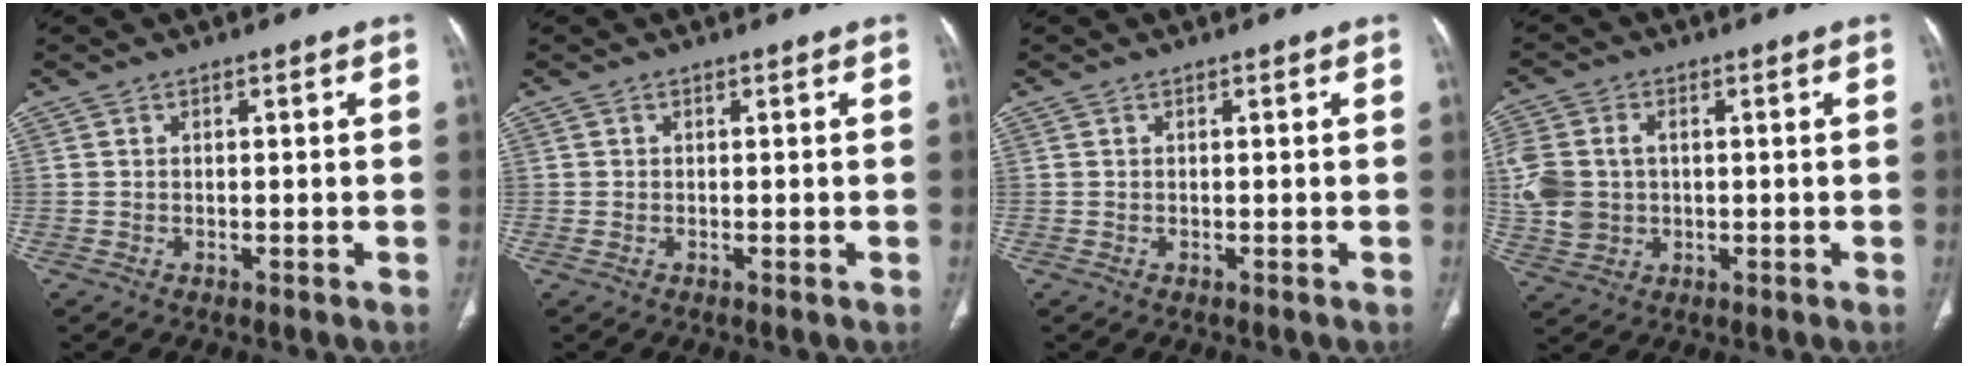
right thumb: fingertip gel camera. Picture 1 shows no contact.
{"total": 0.7, "force": [-0.1, 0.4, 0.6], "torque": [-0.013, -0.002, 0.000]}
{"total": 0.0}
{"total": 11.1, "force": [0.7, 8.9, 6.7], "torque": [-0.162, 0.005, 0.022]}